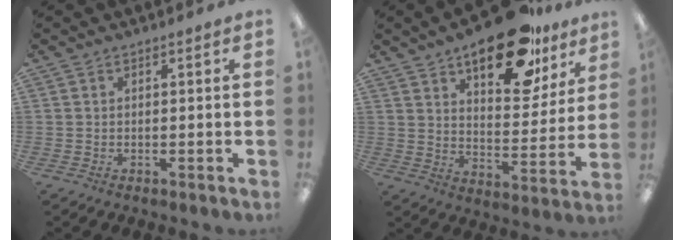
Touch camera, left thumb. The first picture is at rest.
{"total": 20.9, "force": [14.0, 9.0, 12.7], "torque": [-0.175, -0.075, 0.229]}